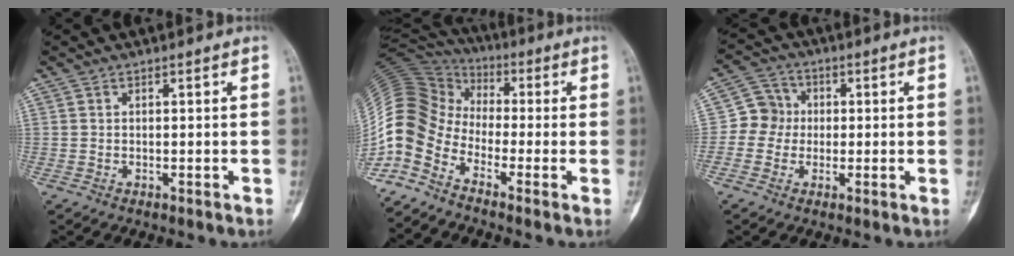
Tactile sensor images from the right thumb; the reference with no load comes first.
{"total": 12.0, "force": [-6.1, 7.7, 6.8], "torque": [-0.136, 0.063, -0.142]}
{"total": 6.0, "force": [-0.3, 5.7, 1.8], "torque": [0.001, 0.015, -0.020]}